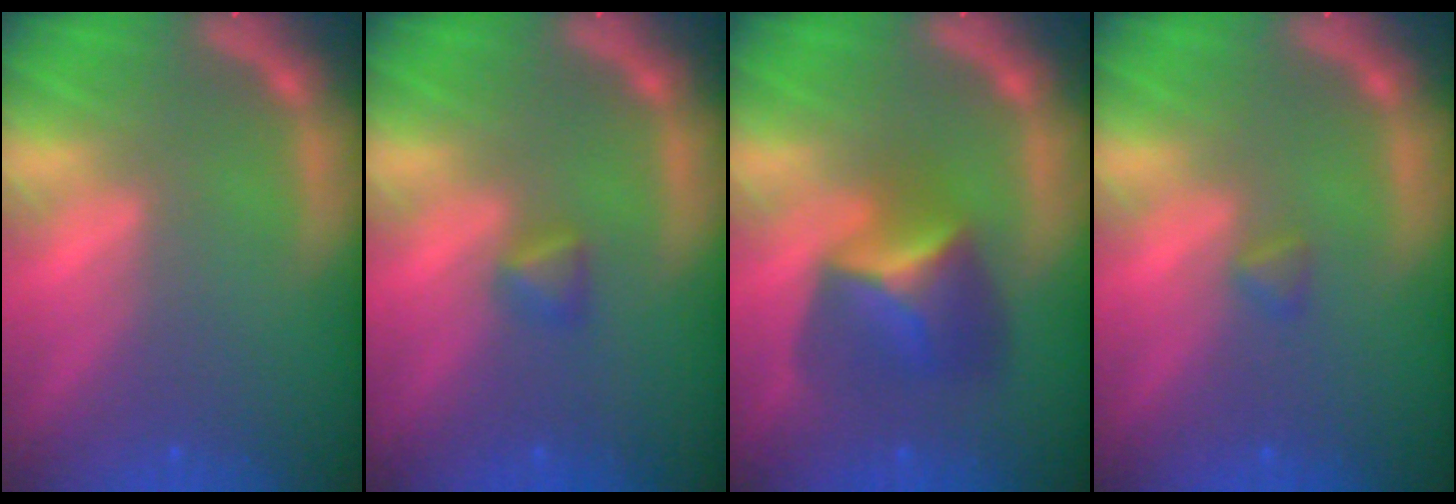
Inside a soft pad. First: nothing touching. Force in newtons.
{"total": 1.4}
{"total": 5.4}
{"total": 0.9}